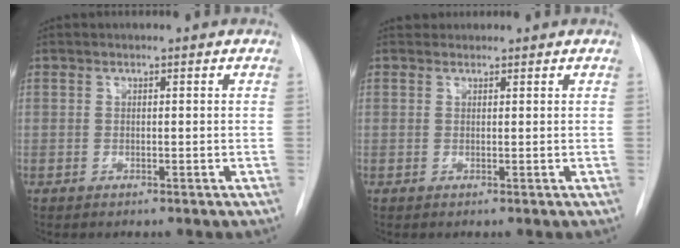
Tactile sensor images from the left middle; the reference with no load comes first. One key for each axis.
{"total": 1.4, "fx": 1.3, "fy": 0.6, "fz": -0.2, "tx": 0.002, "ty": 0.015, "tz": 0.022}